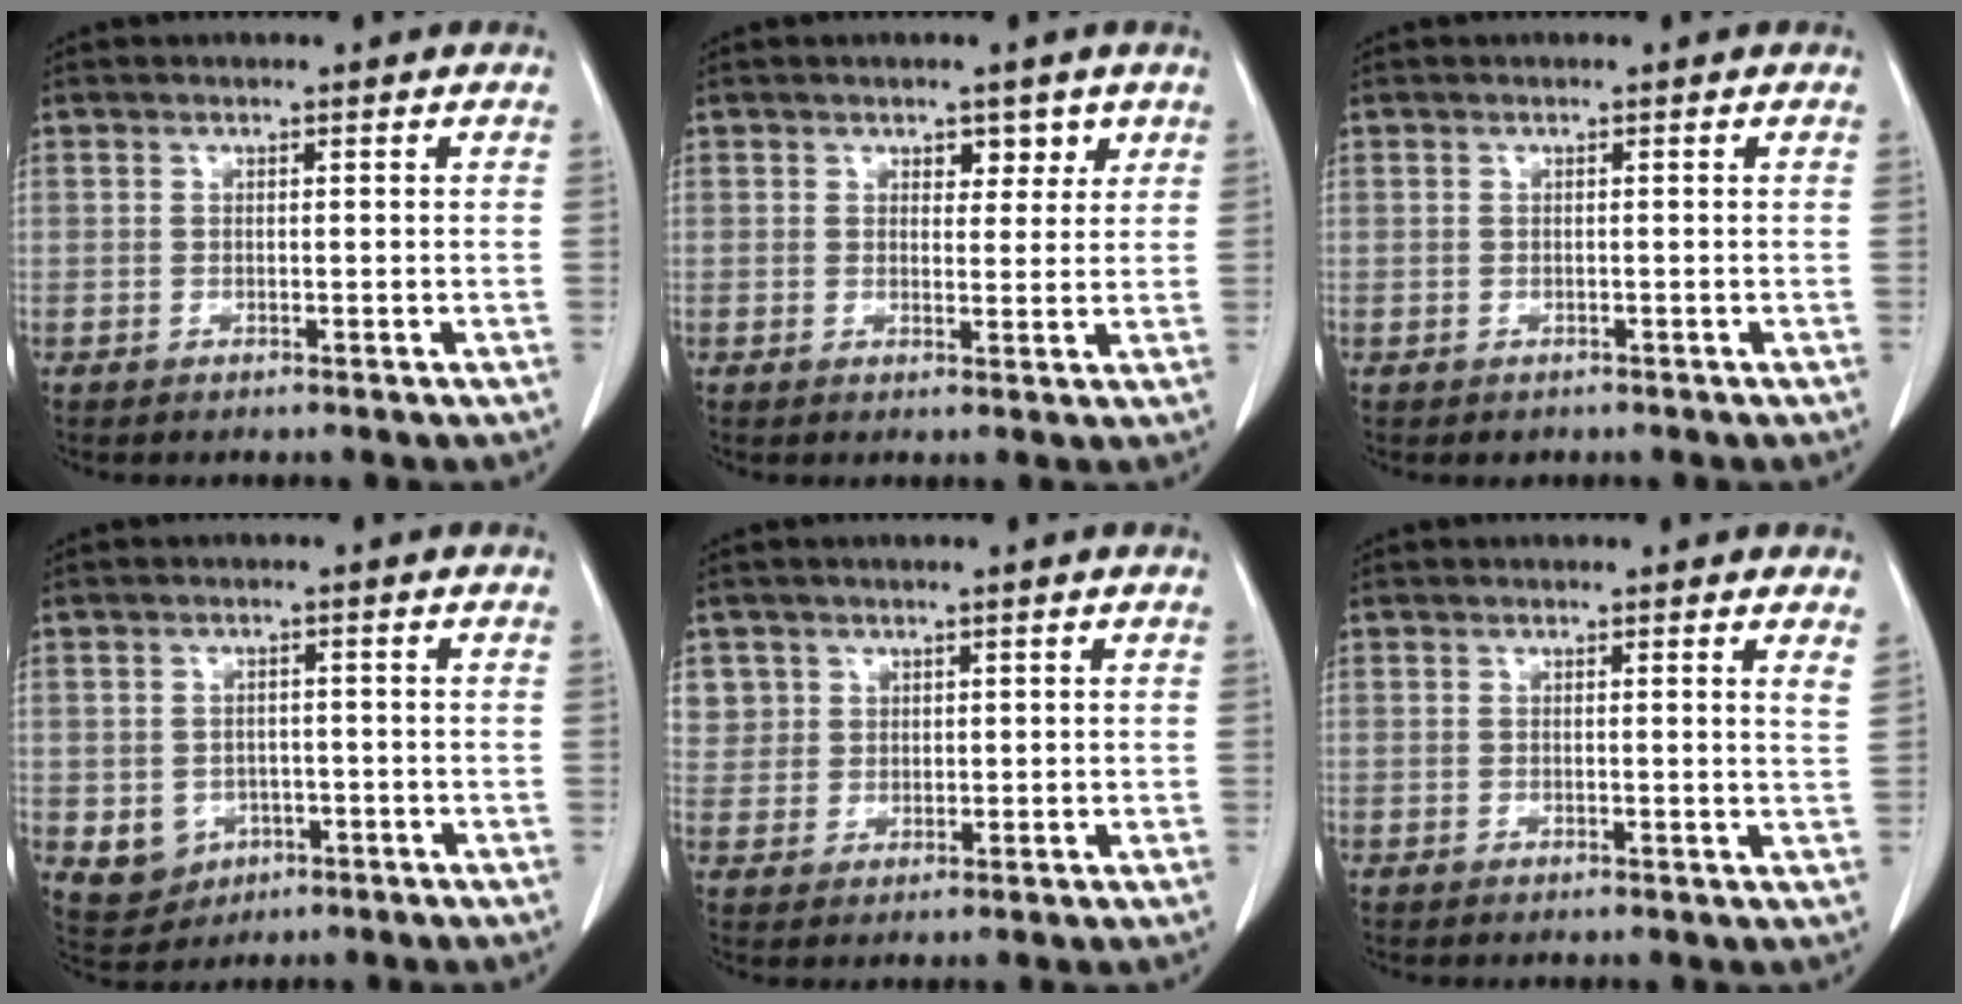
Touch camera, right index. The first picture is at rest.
{"total": 2.7, "force": [1.7, 1.6, 1.4], "torque": [-0.011, -0.001, 0.025]}
{"total": 0.8, "force": [-0.4, 0.7, -0.1], "torque": [-0.005, 0.003, -0.002]}
{"total": 5.7, "force": [-1.7, 5.1, 1.7], "torque": [-0.027, 0.003, -0.012]}
{"total": 4.4, "force": [2.2, 3.8, -0.1], "torque": [0.017, 0.002, 0.044]}
{"total": 1.6, "force": [1.3, -0.3, 1.0], "torque": [-0.022, -0.008, 0.009]}